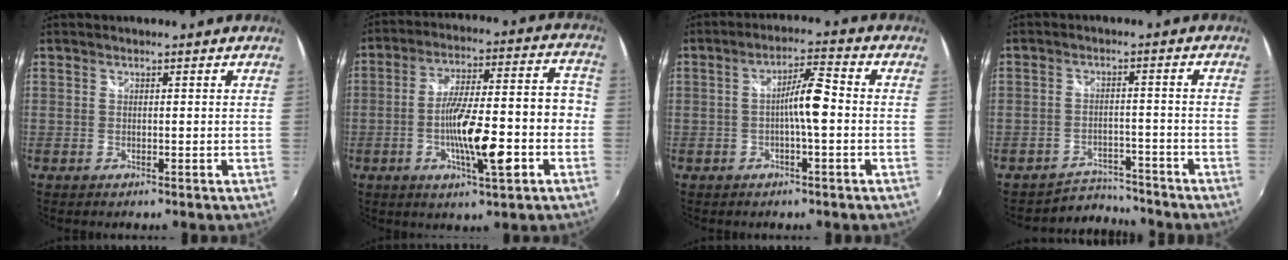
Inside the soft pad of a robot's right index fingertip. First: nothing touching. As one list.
[{"total": 15.7, "force": [-5.8, 3.1, 14.2], "torque": [-0.234, 0.000, -0.091]}, {"total": 5.8, "force": [-1.0, 0.4, 5.7], "torque": [-0.101, 0.012, -0.017]}, {"total": 5.3, "force": [-4.9, 1.5, -1.4], "torque": [0.016, 0.017, -0.078]}]